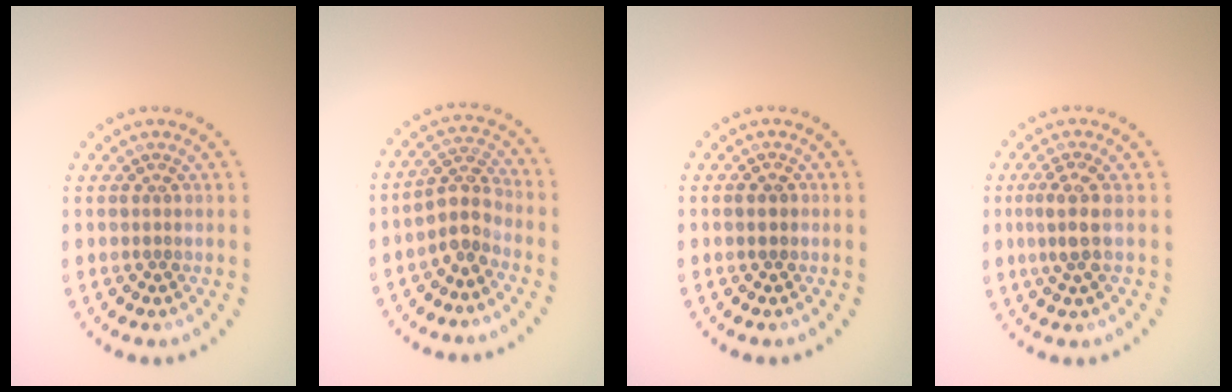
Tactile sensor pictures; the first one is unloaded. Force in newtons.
{"total": 2.9, "press": 2.3, "slide": 1.8}
{"total": 1.2, "press": 1.2, "slide": 0.0}
{"total": 2.4, "press": 2.0, "slide": 1.3}